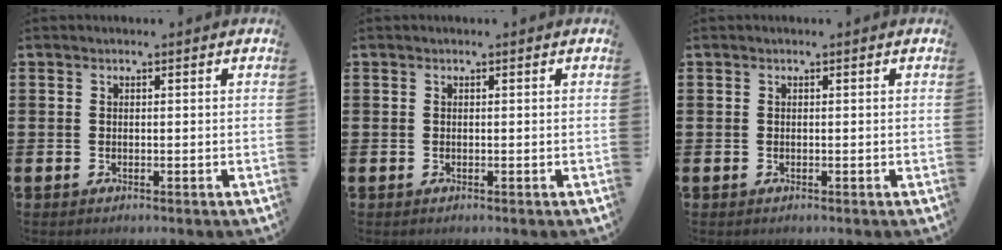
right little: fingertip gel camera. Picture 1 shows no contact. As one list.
[{"total": 0.0}, {"total": 0.0}]